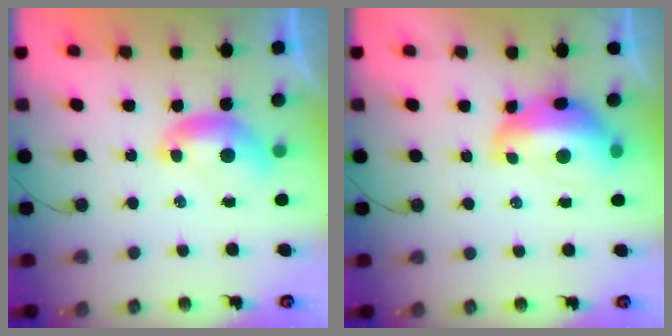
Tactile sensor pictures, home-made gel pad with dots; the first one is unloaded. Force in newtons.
{"total": 7.4, "press": 7.3, "slide": 1.4}